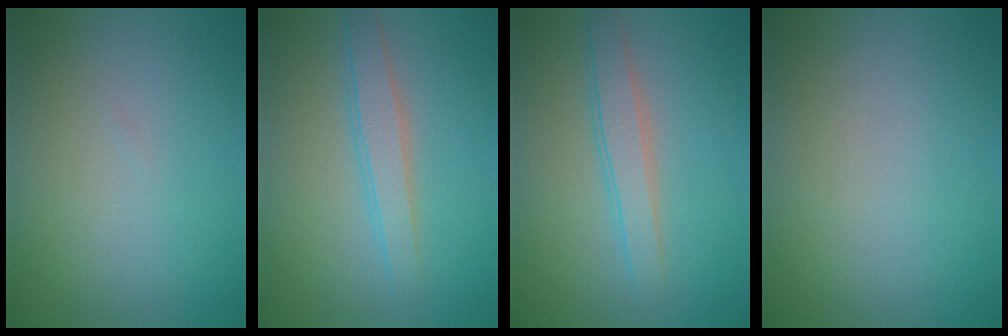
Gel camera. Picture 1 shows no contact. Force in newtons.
{"total": 2.5, "press": 2.5, "slide": 0.0}
{"total": 2.6, "press": 2.6, "slide": 0.0}
{"total": 0.0}